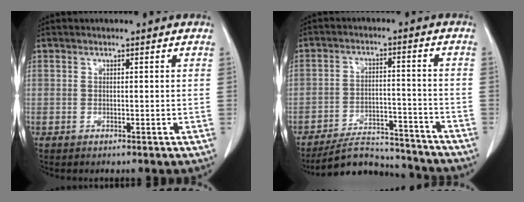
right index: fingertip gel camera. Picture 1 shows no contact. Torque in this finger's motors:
{"motor_torque": [-0.80, -0.65, -0.59, -0.17]}